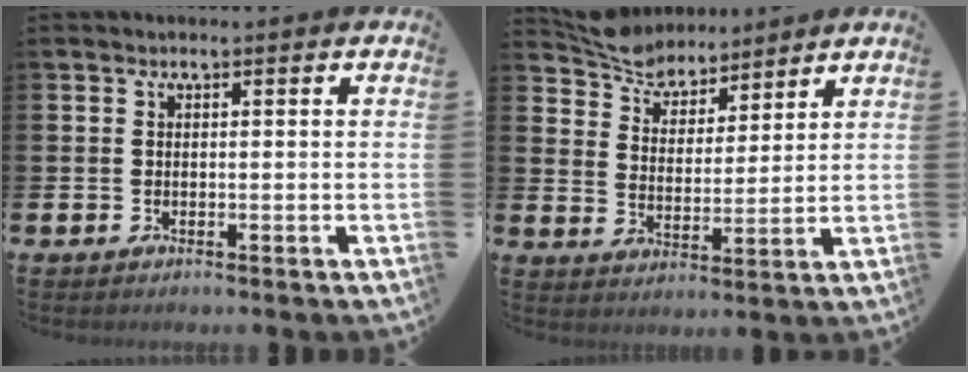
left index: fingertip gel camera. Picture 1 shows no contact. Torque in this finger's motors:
{"motor_torque": [0.53, -1.51, 0.04, 0.01]}